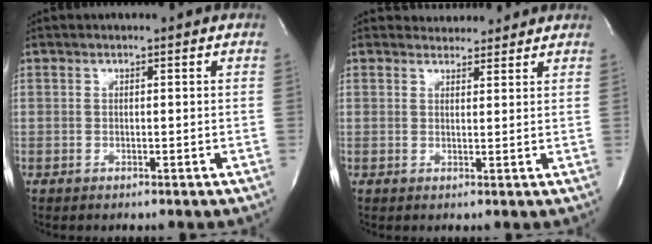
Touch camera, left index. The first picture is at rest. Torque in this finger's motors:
{"motor_torque": [0.06, -0.10, 0.04, -0.02]}